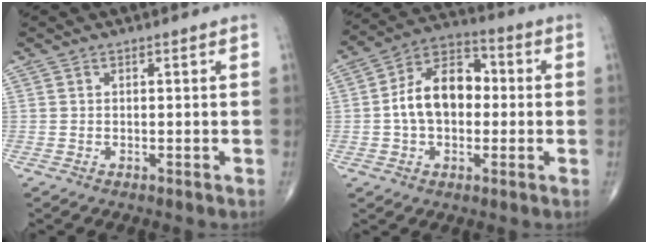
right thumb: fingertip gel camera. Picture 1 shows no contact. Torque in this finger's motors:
{"motor_torque": [1.67, 1.50, 1.13, -0.04, 0.08]}